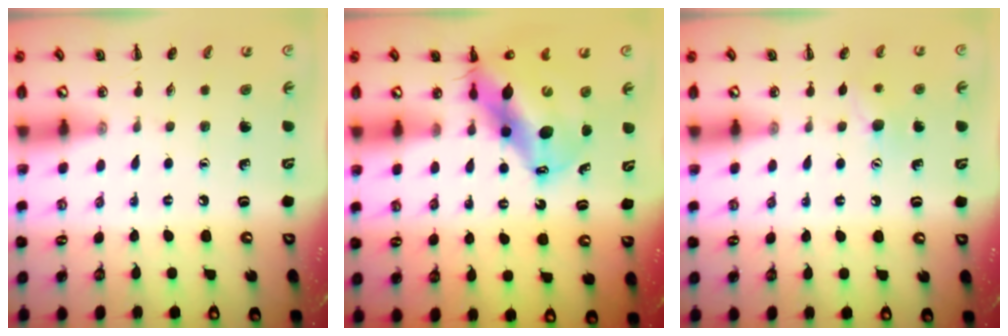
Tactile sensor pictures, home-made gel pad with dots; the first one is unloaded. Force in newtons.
{"total": 14.4, "press": 13.8, "slide": 4.1}
{"total": 6.3, "press": 6.1, "slide": 1.4}